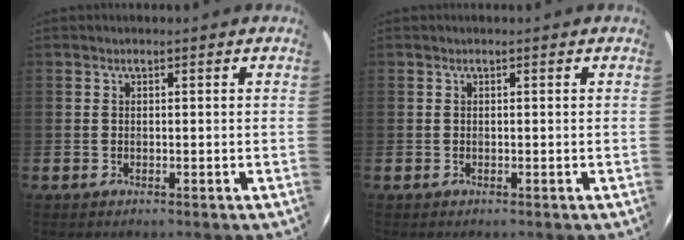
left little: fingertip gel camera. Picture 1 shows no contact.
{"total": 0.0}